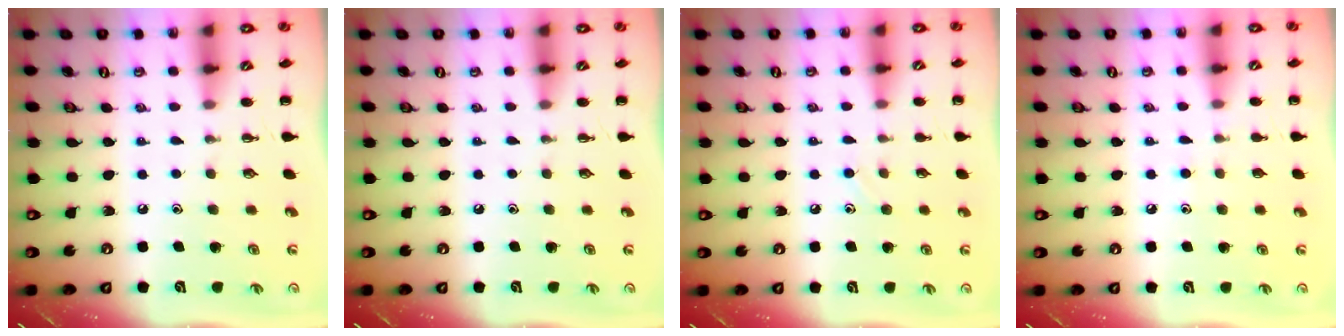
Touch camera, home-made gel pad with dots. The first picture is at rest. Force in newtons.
{"total": 0.0}
{"total": 6.7, "press": 6.2, "slide": 2.4}
{"total": 4.3, "press": 3.9, "slide": 1.8}